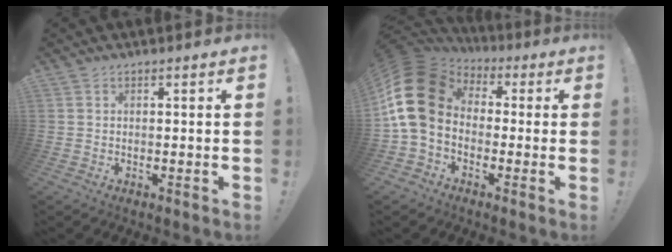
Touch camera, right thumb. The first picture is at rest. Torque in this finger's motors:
{"motor_torque": [2.65, 2.35, 0.49, -0.15, 0.50]}